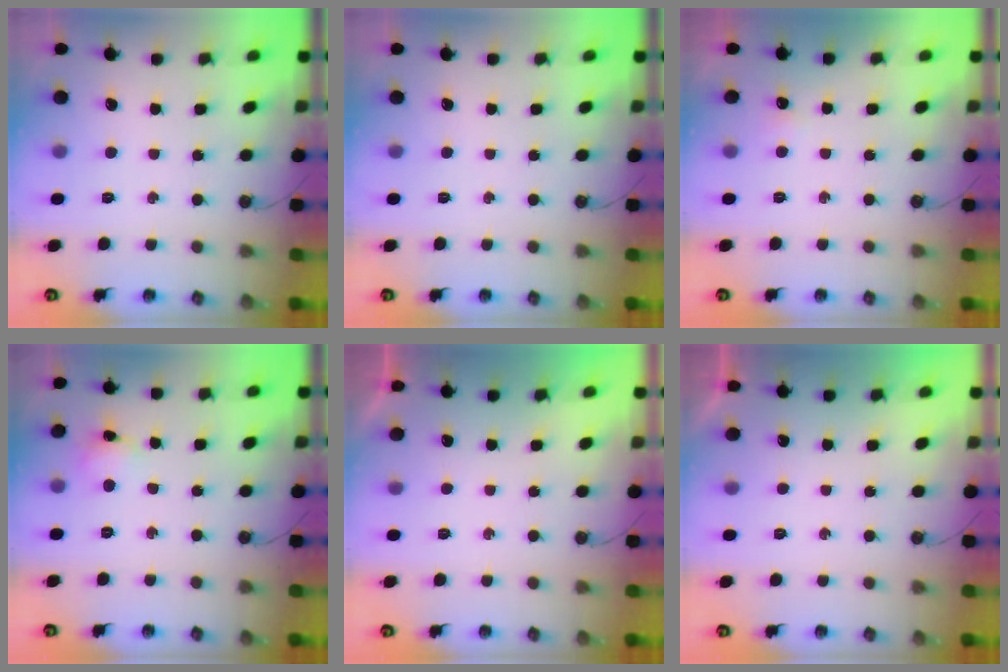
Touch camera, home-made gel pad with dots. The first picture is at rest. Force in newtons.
{"total": 0.0}
{"total": 2.7, "press": 2.7, "slide": 0.6}
{"total": 2.8, "press": 2.8, "slide": 0.5}
{"total": 0.0}
{"total": 0.0}